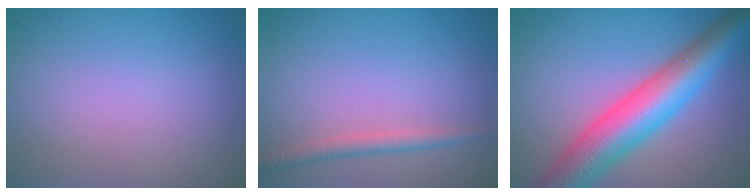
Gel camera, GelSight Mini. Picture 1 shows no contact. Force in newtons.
{"total": 1.7, "press": 1.7, "slide": 0.1}
{"total": 8.8, "press": 8.8, "slide": 0.3}